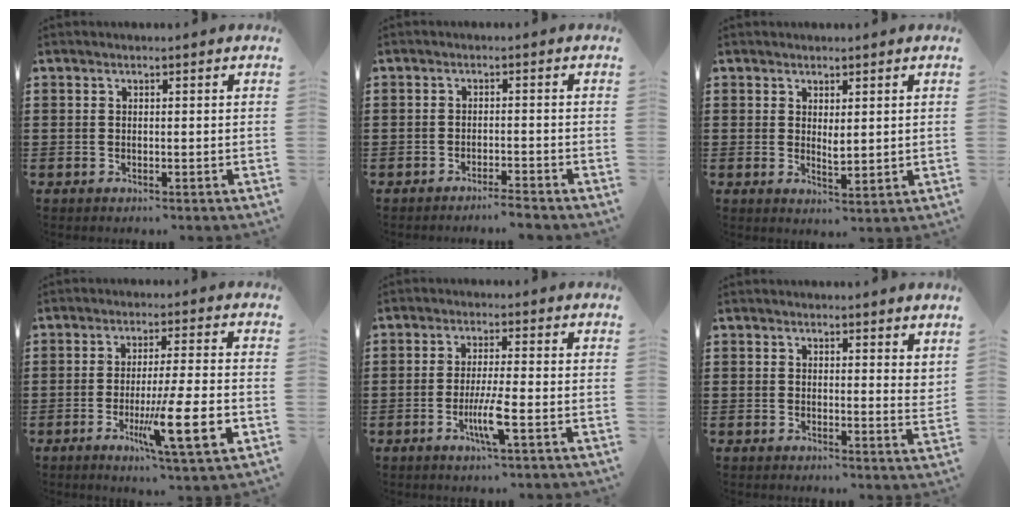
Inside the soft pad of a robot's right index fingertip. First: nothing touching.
{"total": 2.1, "force": [-2.0, -0.2, 0.6], "torque": [-0.011, 0.001, -0.040]}
{"total": 2.2, "force": [1.2, 0.6, 1.7], "torque": [-0.027, -0.003, 0.020]}
{"total": 11.5, "force": [-3.5, 1.0, 10.9], "torque": [-0.194, -0.015, -0.061]}
{"total": 5.5, "force": [-2.0, 0.2, 5.1], "torque": [-0.107, -0.021, -0.039]}
{"total": 1.8, "force": [1.6, 0.6, 0.5], "torque": [0.002, -0.002, 0.029]}